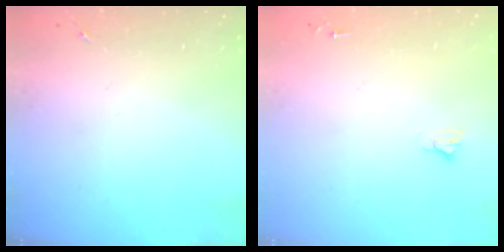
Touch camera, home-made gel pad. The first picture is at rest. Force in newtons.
{"total": 2.0, "press": 2.0, "slide": 0.2}